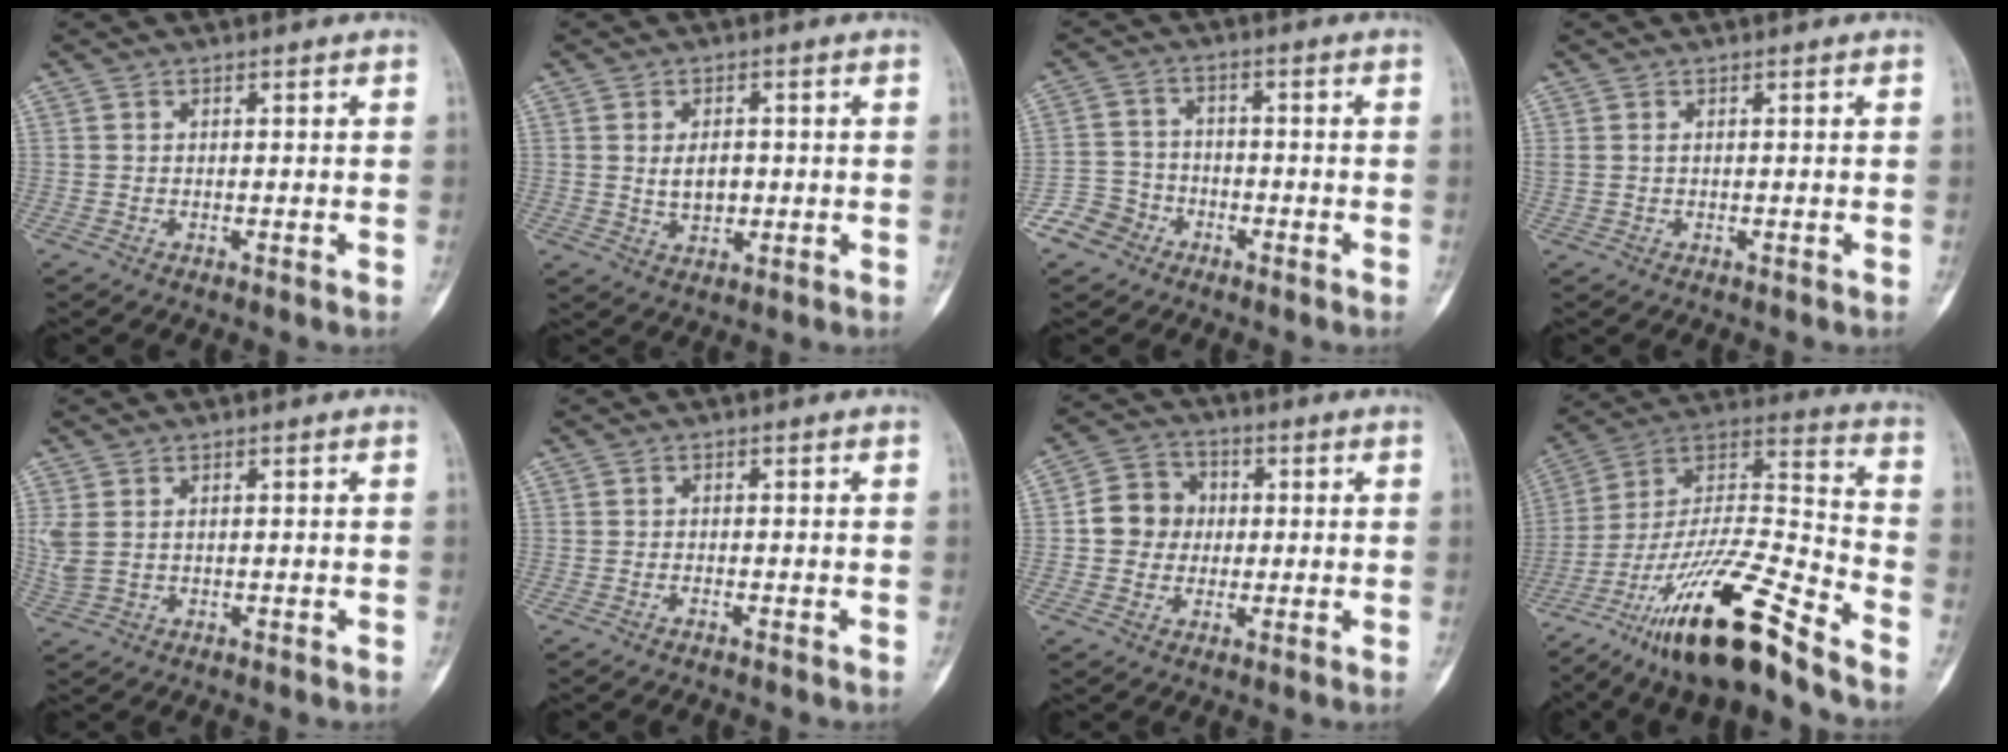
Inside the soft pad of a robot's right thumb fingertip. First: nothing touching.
{"total": 4.6, "force": [0.2, 3.1, 3.4], "torque": [-0.043, -0.002, 0.007]}
{"total": 6.4, "force": [-4.0, 4.9, 0.8], "torque": [0.008, 0.029, -0.083]}
{"total": 0.9, "force": [0.3, 0.6, 0.7], "torque": [-0.023, 0.005, 0.010]}
{"total": 3.5, "force": [0.8, 2.3, 2.5], "torque": [-0.073, 0.004, 0.021]}
{"total": 0.6, "force": [-0.5, 0.2, 0.3], "torque": [-0.010, 0.005, -0.008]}
{"total": 7.8, "force": [0.1, 7.1, 3.2], "torque": [-0.023, 0.014, -0.010]}
{"total": 24.1, "force": [-16.5, 4.6, 17.0], "torque": [-0.337, 0.067, -0.292]}